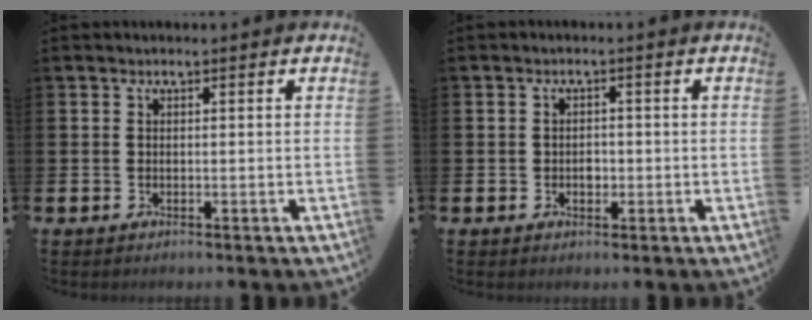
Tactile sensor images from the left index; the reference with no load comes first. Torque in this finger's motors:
{"motor_torque": [0.49, 0.11, 0.03, 0.01]}